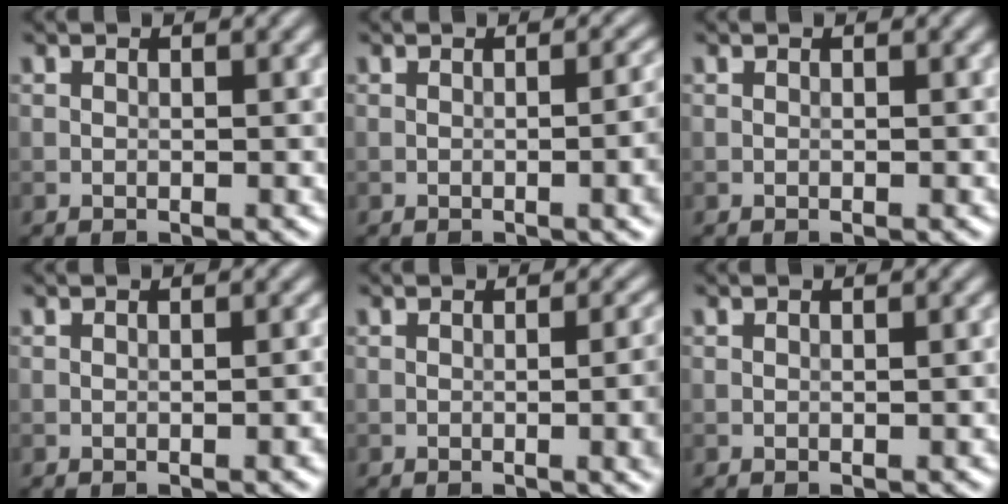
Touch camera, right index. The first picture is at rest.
{"total": 5.8, "force": [-0.6, 2.3, 5.2], "torque": [-0.045, -0.005, -0.004]}
{"total": 0.0}
{"total": 1.3, "force": [-0.3, 0.3, 1.3], "torque": [-0.014, 0.001, -0.005]}
{"total": 6.4, "force": [-0.7, 2.7, 5.8], "torque": [-0.050, -0.007, -0.003]}
{"total": 0.6, "force": [-0.1, 0.1, 0.6], "torque": [-0.006, 0.002, -0.001]}